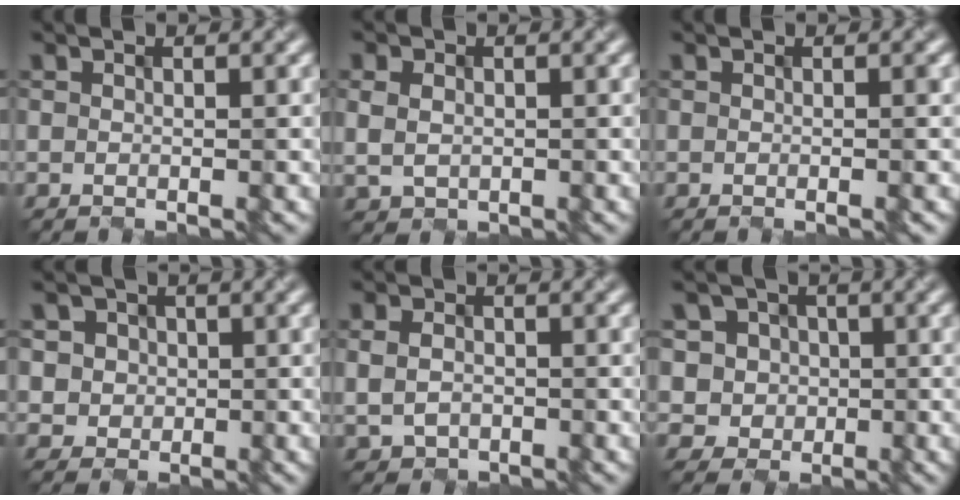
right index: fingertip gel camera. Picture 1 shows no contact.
{"total": 1.6, "force": [-0.3, 1.4, 0.7], "torque": [-0.027, -0.004, 0.007]}
{"total": 1.2, "force": [0.0, 0.5, 1.1], "torque": [-0.007, 0.006, -0.013]}
{"total": 3.2, "force": [0.5, 3.1, 0.5], "torque": [-0.029, 0.010, 0.014]}
{"total": 2.2, "force": [-0.9, 1.8, 0.9], "torque": [-0.019, -0.003, 0.002]}
{"total": 3.2, "force": [-0.3, 3.1, 0.2], "torque": [-0.007, 0.006, -0.003]}